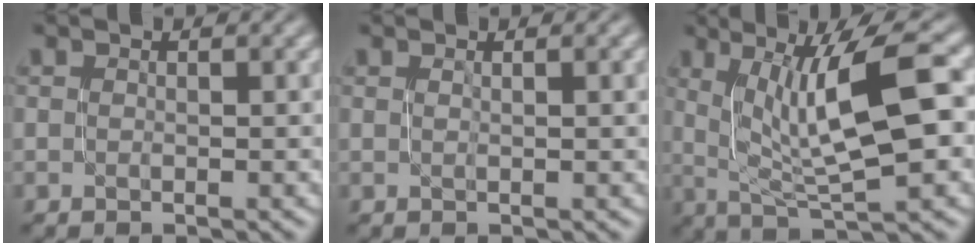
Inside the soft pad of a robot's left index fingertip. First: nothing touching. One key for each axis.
{"total": 2.0, "fx": 0.4, "fy": 0.7, "fz": 1.9, "tx": -0.016, "ty": 0.004, "tz": 0.003}
{"total": 9.0, "fx": 1.7, "fy": 2.4, "fz": 8.5, "tx": -0.133, "ty": 0.005, "tz": 0.036}